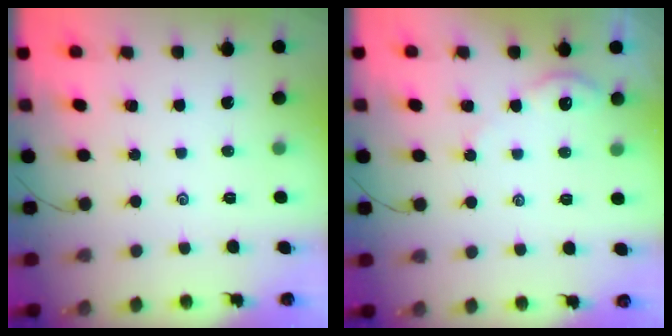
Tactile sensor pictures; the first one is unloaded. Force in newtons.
{"total": 2.4, "press": 2.4, "slide": 0.3}